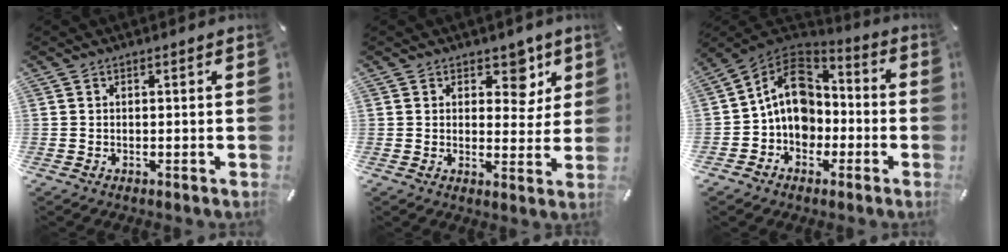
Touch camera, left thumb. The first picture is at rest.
{"total": 6.9, "force": [3.8, 4.5, 3.5], "torque": [-0.021, -0.021, 0.057]}
{"total": 12.8, "force": [-1.0, 10.9, 6.5], "torque": [-0.110, 0.019, -0.014]}